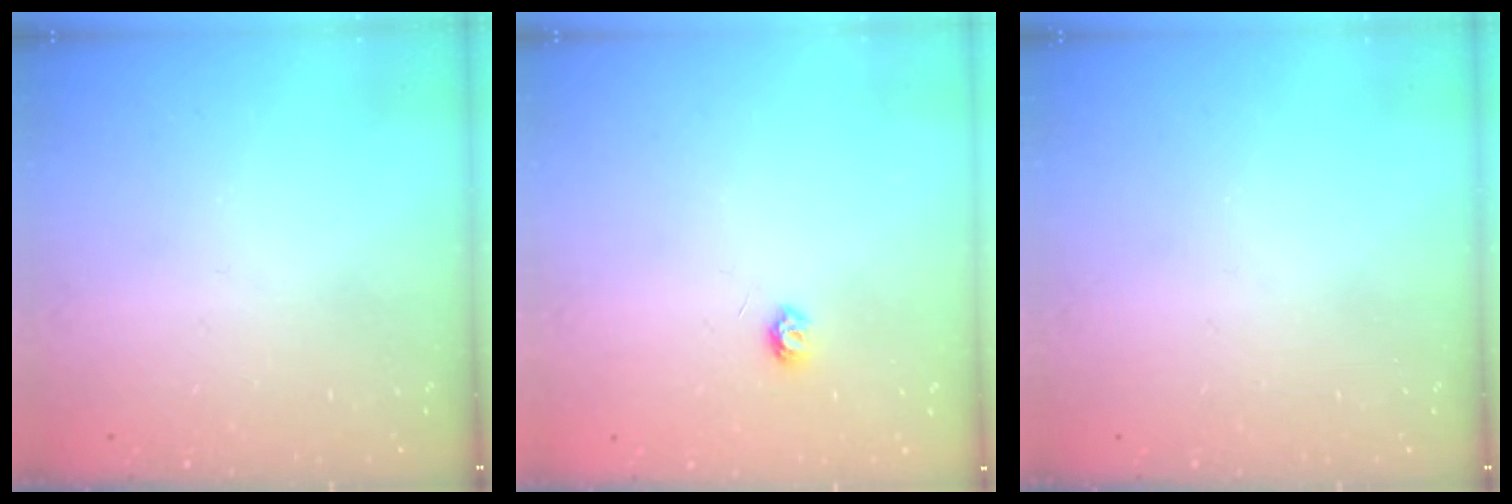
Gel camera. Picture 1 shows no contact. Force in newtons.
{"total": 3.9, "press": 3.9, "slide": 0.5}
{"total": 0.0}